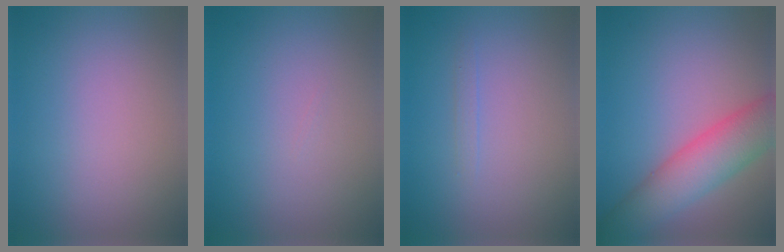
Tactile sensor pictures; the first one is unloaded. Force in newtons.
{"total": 0.0}
{"total": 0.6, "press": 0.6, "slide": 0.0}
{"total": 7.2, "press": 7.2, "slide": 0.4}